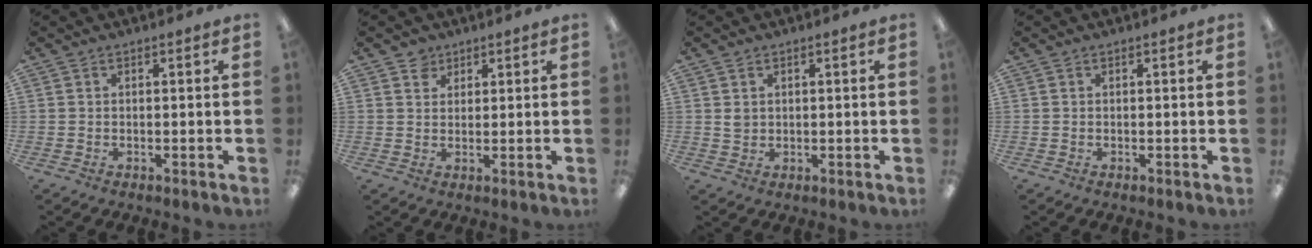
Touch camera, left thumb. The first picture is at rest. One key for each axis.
{"total": 3.2, "fx": 2.1, "fy": 2.3, "fz": 0.2, "tx": -0.004, "ty": -0.001, "tz": 0.041}
{"total": 2.0, "fx": 0.7, "fy": 1.6, "fz": 0.9, "tx": -0.011, "ty": -0.001, "tz": 0.012}
{"total": 0.0}